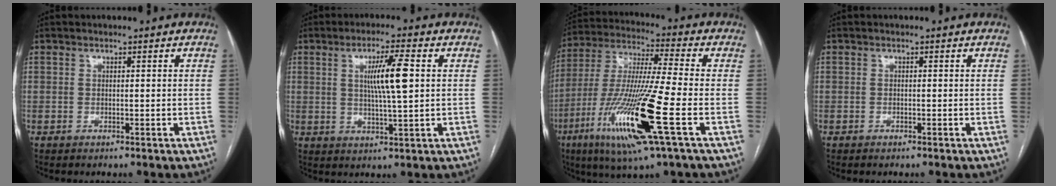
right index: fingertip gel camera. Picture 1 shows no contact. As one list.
[{"total": 7.6, "force": [1.5, 0.2, 7.4], "torque": [-0.131, 0.000, 0.027]}, {"total": 19.3, "force": [-7.1, 0.5, 17.9], "torque": [-0.386, -0.033, -0.136]}, {"total": 0.0}]